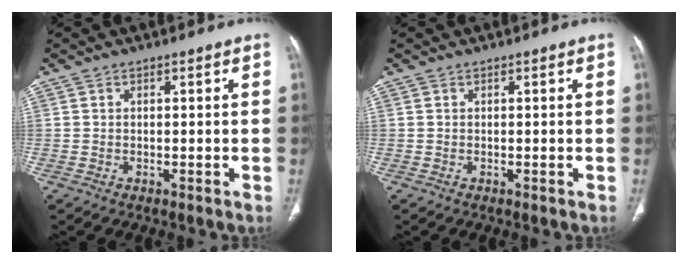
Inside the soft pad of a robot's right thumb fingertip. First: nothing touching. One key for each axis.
{"total": 0.0}